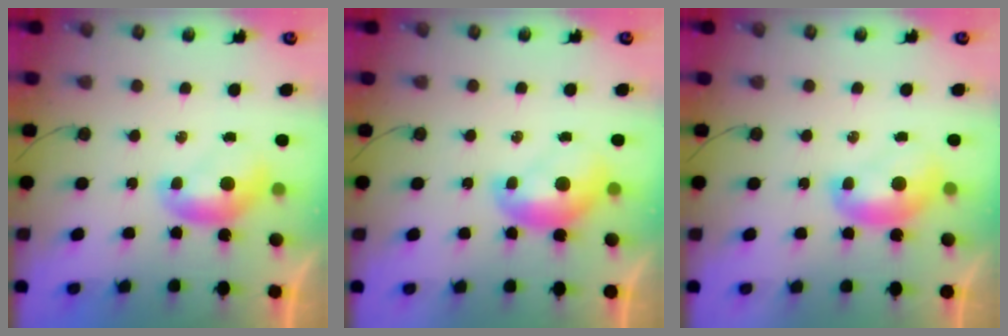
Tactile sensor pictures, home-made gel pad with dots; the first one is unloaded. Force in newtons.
{"total": 1.6, "press": 1.6, "slide": 0.3}
{"total": 2.2, "press": 2.1, "slide": 0.3}